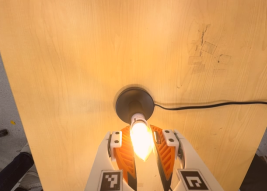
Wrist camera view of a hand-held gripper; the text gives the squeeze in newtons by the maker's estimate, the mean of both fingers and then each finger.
{"total": 12.9, "left": 12.2, "right": 13.6}